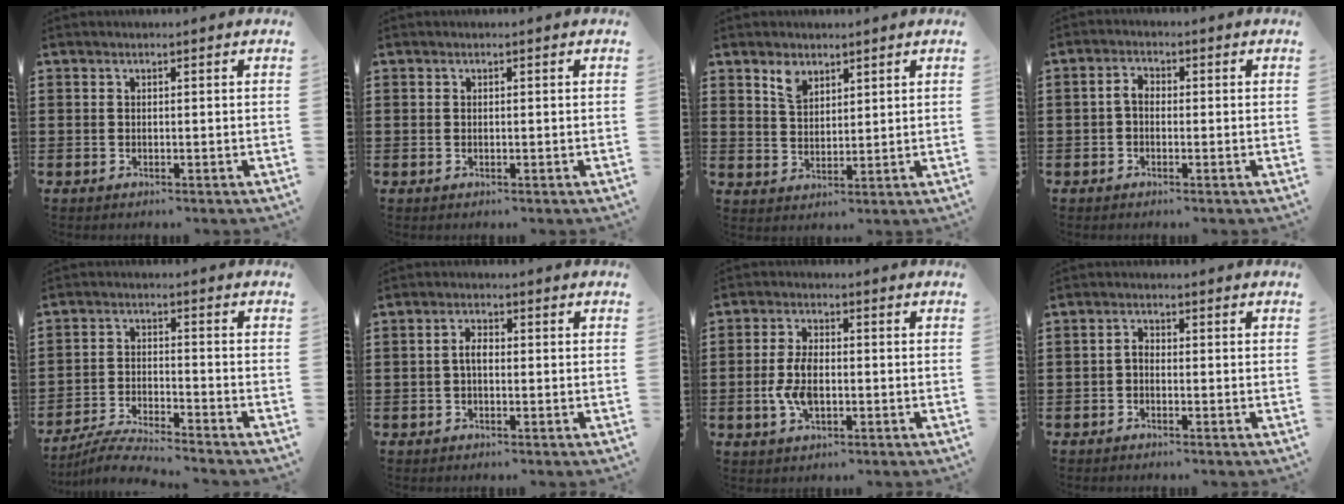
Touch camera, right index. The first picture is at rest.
{"total": 0.0}
{"total": 3.8, "force": [2.7, 2.1, 1.6], "torque": [-0.033, 0.003, 0.049]}
{"total": 2.5, "force": [-0.4, 1.6, 1.9], "torque": [-0.046, 0.001, -0.011]}
{"total": 4.9, "force": [-4.8, -0.3, 1.1], "torque": [-0.030, -0.008, -0.095]}
{"total": 2.5, "force": [-0.3, 1.2, 2.2], "torque": [-0.049, 0.001, -0.009]}
{"total": 5.6, "force": [-0.9, 3.1, 4.6], "torque": [-0.106, -0.001, -0.020]}
{"total": 1.5, "force": [-0.8, 0.8, 1.0], "torque": [-0.021, 0.003, -0.016]}